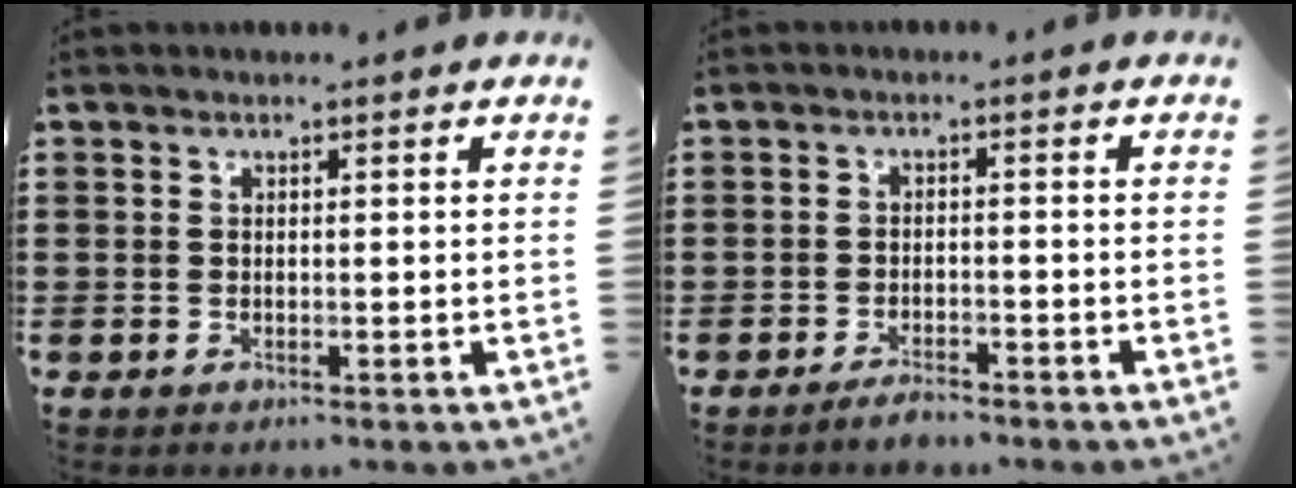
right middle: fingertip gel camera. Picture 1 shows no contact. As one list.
[{"total": 2.4, "force": [-2.2, 0.5, 0.8], "torque": [-0.017, 0.004, -0.042]}]